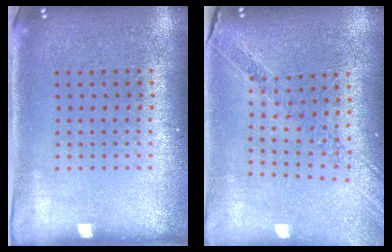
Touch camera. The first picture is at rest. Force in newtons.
{"total": 1.0, "press": 1.0, "slide": 0.0}